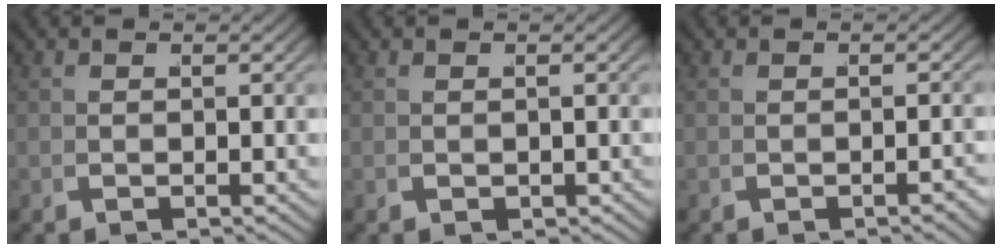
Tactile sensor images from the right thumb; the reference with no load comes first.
{"total": 0.6, "force": [-0.1, 0.5, 0.3], "torque": [-0.004, -0.004, 0.004]}
{"total": 1.1, "force": [-0.8, 0.1, 0.7], "torque": [-0.014, 0.003, -0.010]}